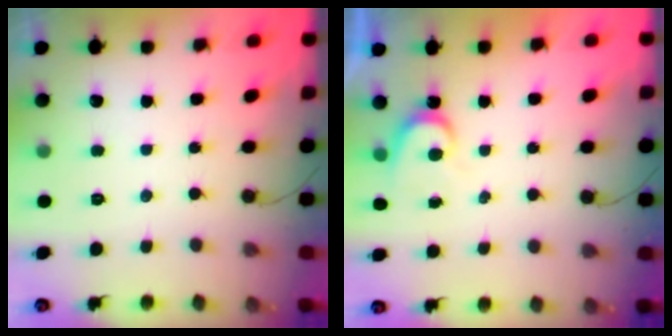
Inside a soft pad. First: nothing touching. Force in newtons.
{"total": 3.7, "press": 3.7, "slide": 0.4}